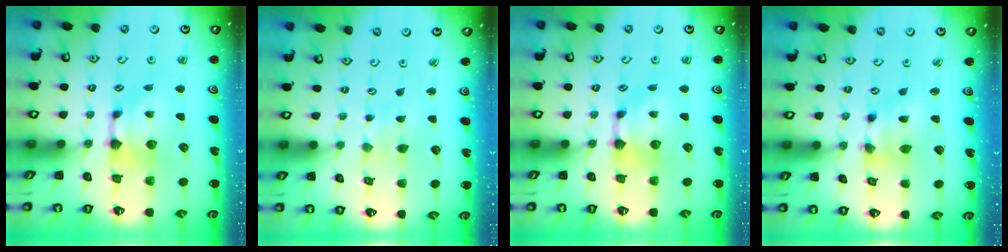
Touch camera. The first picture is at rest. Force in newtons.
{"total": 5.2, "press": 5.1, "slide": 0.2}
{"total": 0.0}
{"total": 3.4, "press": 3.0, "slide": 1.7}